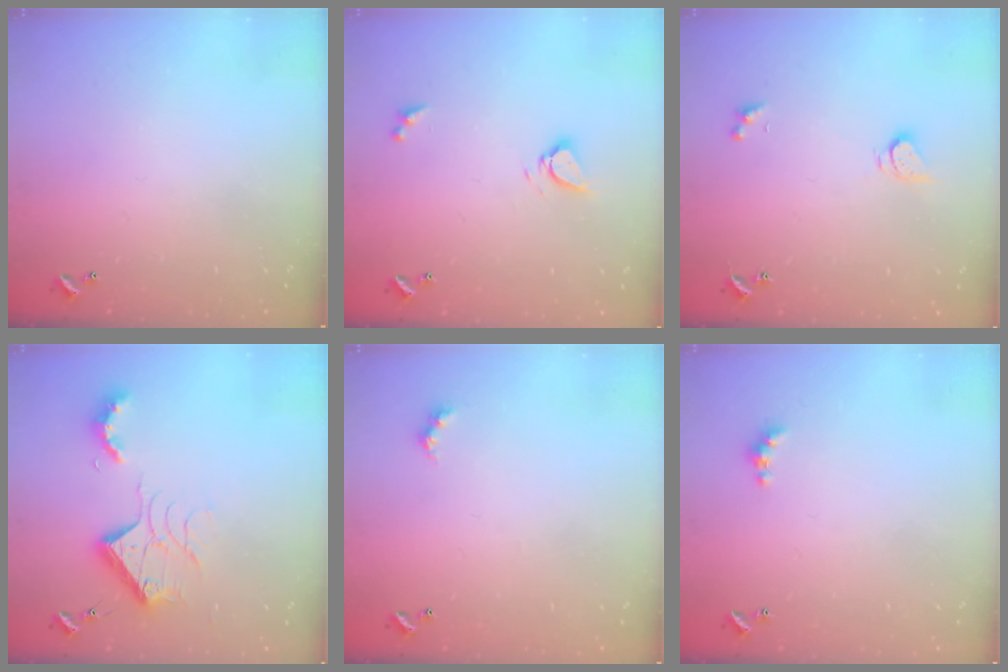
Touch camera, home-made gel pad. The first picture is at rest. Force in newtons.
{"total": 3.5, "press": 3.4, "slide": 0.4}
{"total": 2.5, "press": 2.5, "slide": 0.5}
{"total": 14.4, "press": 14.3, "slide": 1.5}
{"total": 4.4, "press": 4.3, "slide": 0.8}
{"total": 2.3, "press": 2.3, "slide": 0.5}